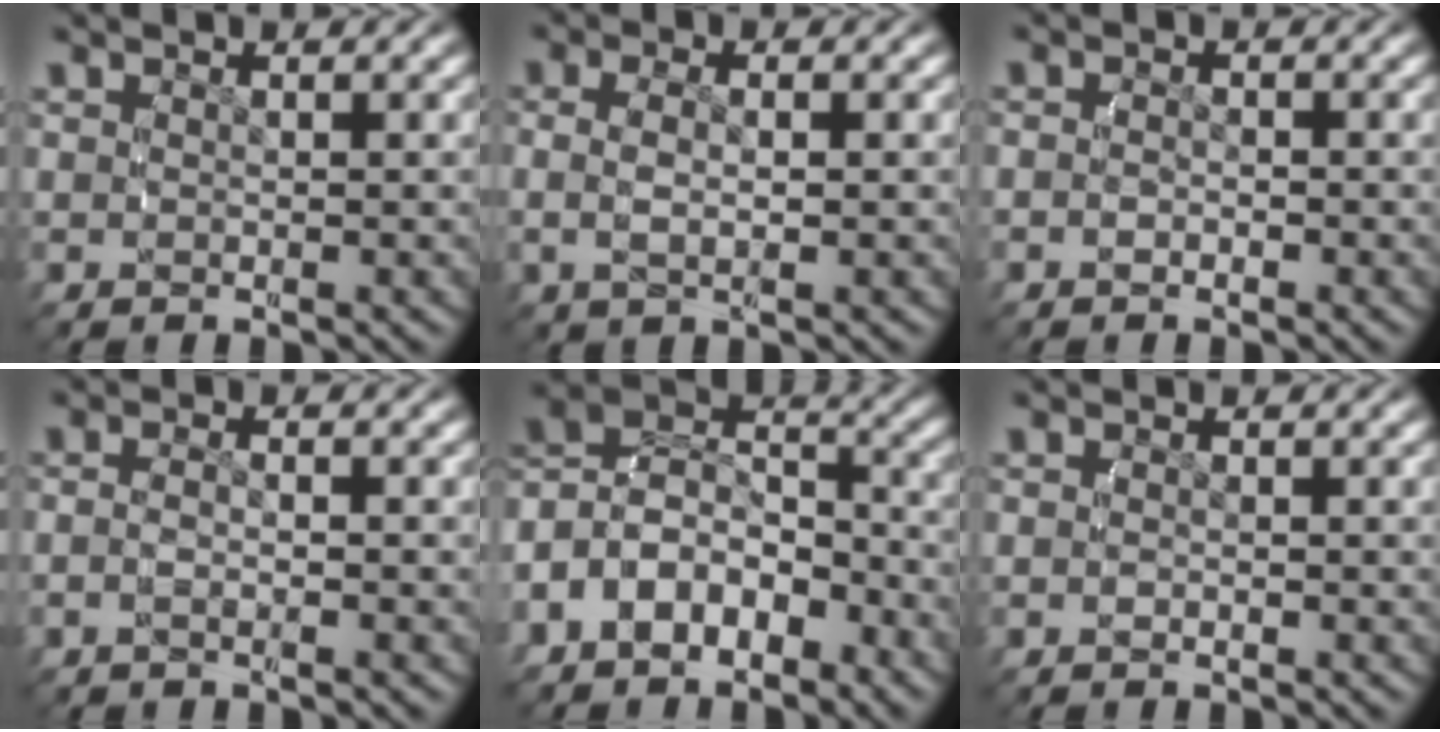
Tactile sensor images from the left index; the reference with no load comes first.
{"total": 3.1, "force": [0.0, 1.6, 2.7], "torque": [-0.061, 0.001, 0.001]}
{"total": 1.6, "force": [-0.8, 1.2, 0.6], "torque": [-0.023, 0.001, -0.017]}
{"total": 2.2, "force": [-0.8, 1.0, 1.8], "torque": [-0.042, 0.003, -0.018]}
{"total": 9.1, "force": [-1.0, 7.4, 5.1], "torque": [-0.114, -0.005, -0.028]}
{"total": 0.9, "force": [-0.5, 0.5, 0.4], "torque": [-0.010, 0.002, -0.012]}